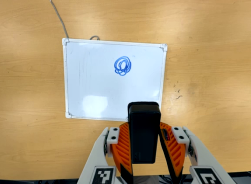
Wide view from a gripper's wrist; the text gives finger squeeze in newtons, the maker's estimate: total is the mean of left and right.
{"total": 4.4, "left": 3.7, "right": 5.2}